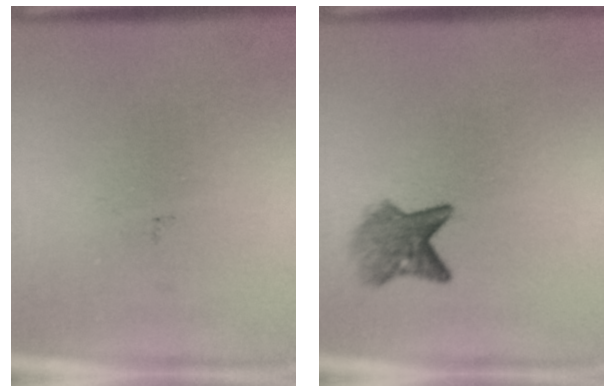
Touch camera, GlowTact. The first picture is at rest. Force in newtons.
{"total": 4.0}